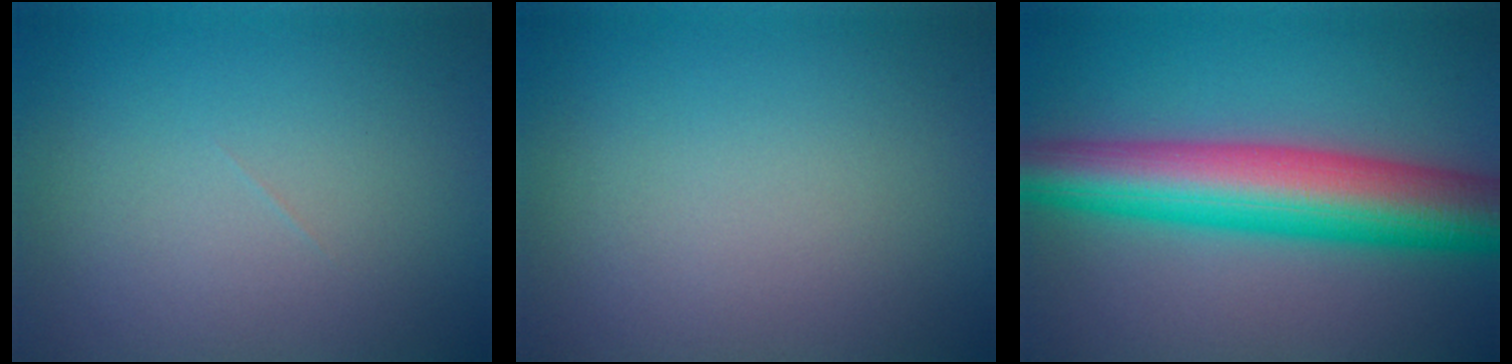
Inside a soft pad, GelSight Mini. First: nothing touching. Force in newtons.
{"total": 0.0}
{"total": 10.6, "press": 10.6, "slide": 0.2}